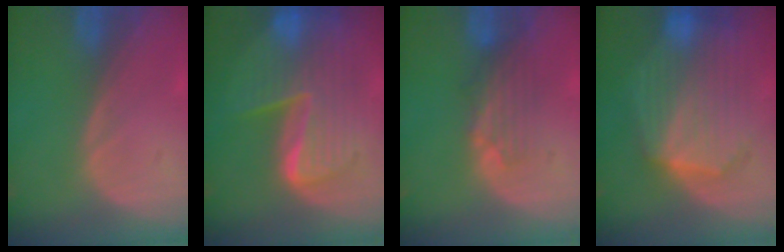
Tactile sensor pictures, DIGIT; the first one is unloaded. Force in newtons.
{"total": 10.1, "press": 10.1, "slide": 1.0}
{"total": 4.0, "press": 3.6, "slide": 1.5}
{"total": 10.8, "press": 10.8, "slide": 0.8}